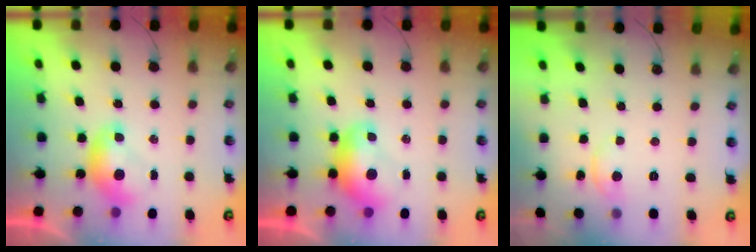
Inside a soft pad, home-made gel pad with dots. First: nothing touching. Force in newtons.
{"total": 1.6, "press": 1.6, "slide": 0.4}
{"total": 0.9, "press": 0.8, "slide": 0.4}